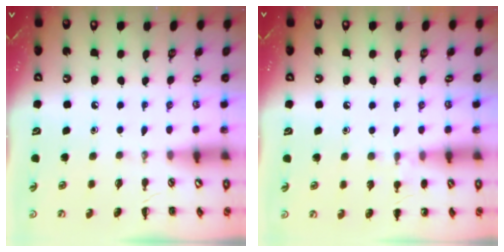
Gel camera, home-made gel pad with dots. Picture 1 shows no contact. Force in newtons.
{"total": 6.0, "press": 5.7, "slide": 2.0}